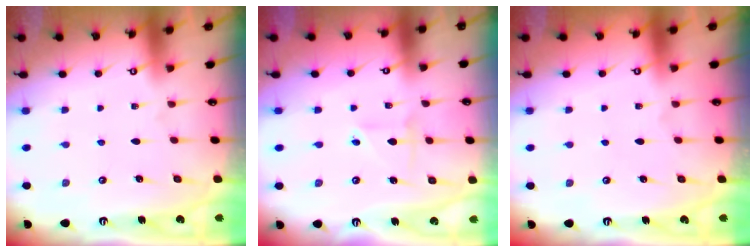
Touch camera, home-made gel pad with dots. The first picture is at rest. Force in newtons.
{"total": 2.5, "press": 2.3, "slide": 0.8}
{"total": 0.0}